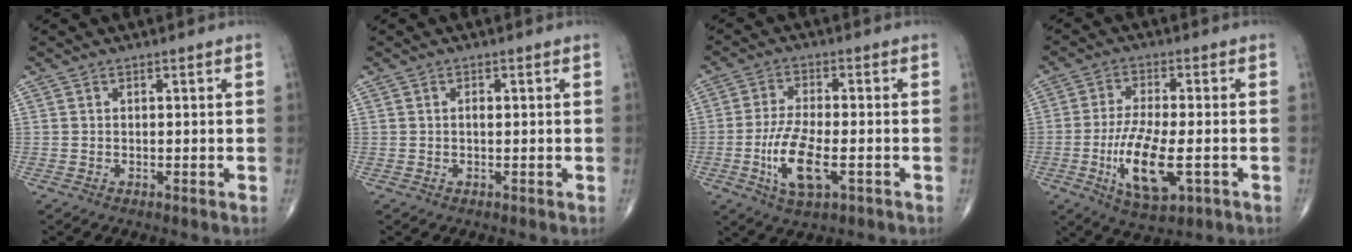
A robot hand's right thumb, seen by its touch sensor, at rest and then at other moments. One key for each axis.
{"total": 0.9, "fx": 0.2, "fy": 0.5, "fz": 0.8, "tx": -0.012, "ty": 0.001, "tz": 0.002}
{"total": 9.6, "fx": -2.9, "fy": 3.5, "fz": 8.4, "tx": -0.170, "ty": 0.004, "tz": -0.051}
{"total": 11.9, "fx": -3.3, "fy": 4.1, "fz": 10.6, "tx": -0.200, "ty": -0.005, "tz": -0.053}